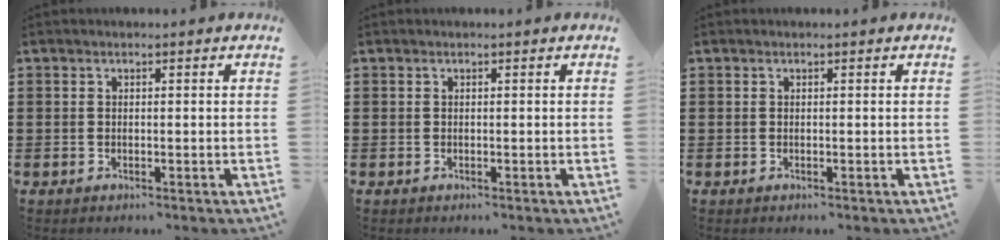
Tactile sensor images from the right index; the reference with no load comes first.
{"total": 0.0}
{"total": 0.0}